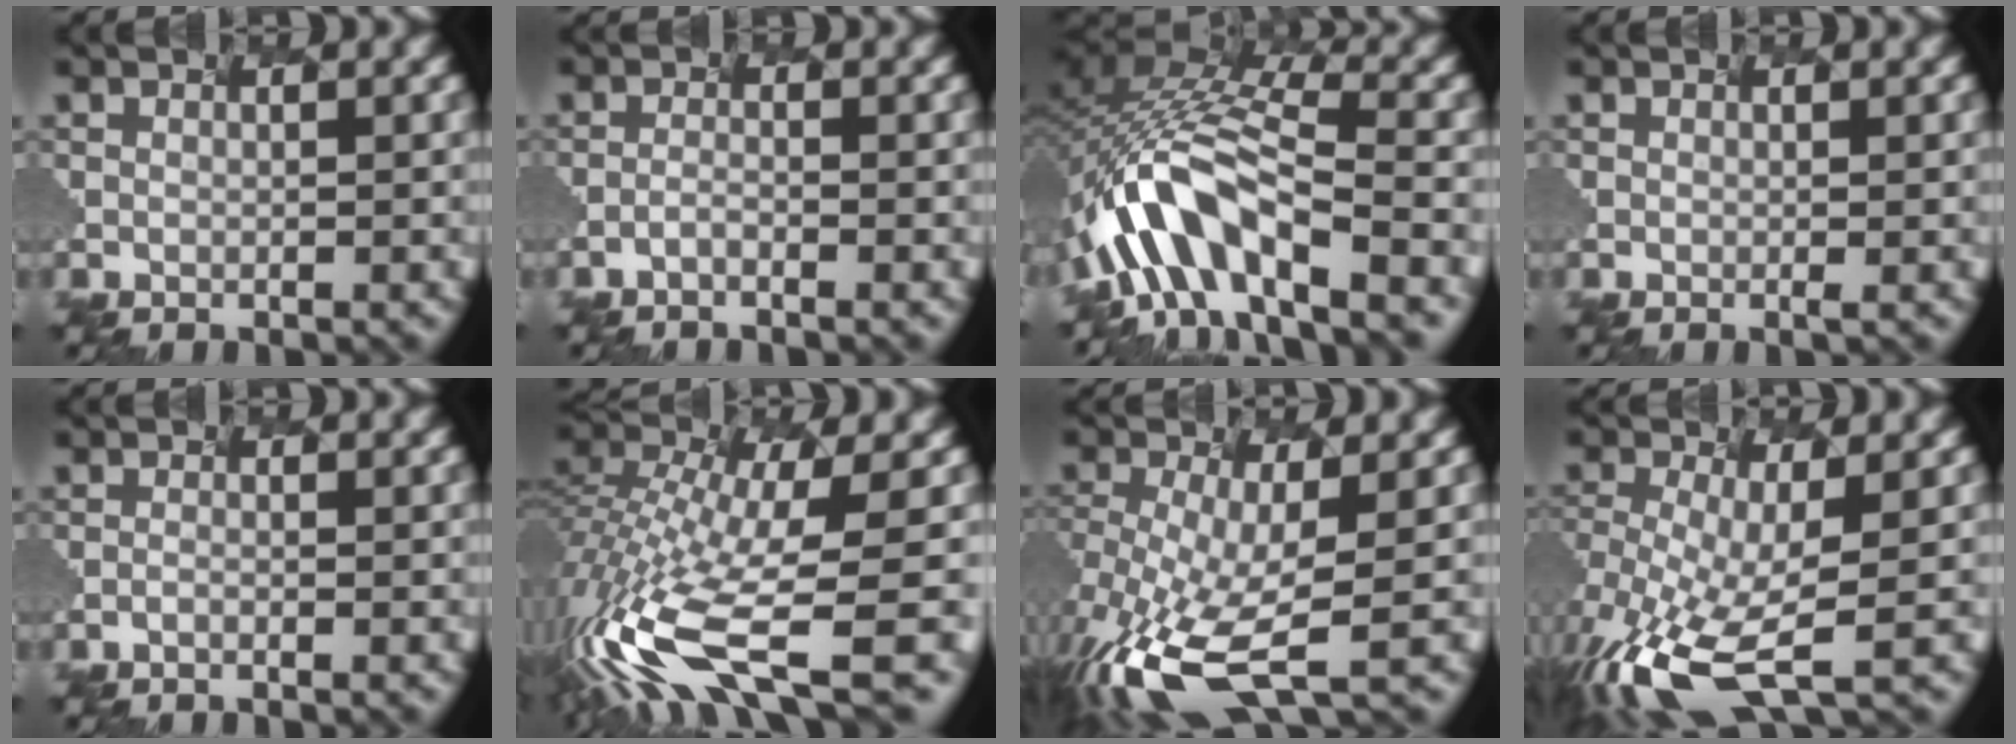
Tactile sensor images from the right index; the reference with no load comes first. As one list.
[{"total": 2.1, "force": [-1.9, -0.8, -0.4], "torque": [-0.007, -0.006, -0.009]}, {"total": 10.7, "force": [-5.8, 3.7, 8.1], "torque": [-0.185, 0.001, -0.064]}, {"total": 0.7, "force": [-0.1, -0.1, 0.7], "torque": [-0.007, -0.004, 0.006]}, {"total": 1.0, "force": [-0.9, -0.3, 0.1], "torque": [0.001, -0.009, -0.005]}, {"total": 11.9, "force": [-6.0, 3.2, 9.7], "torque": [-0.255, -0.026, -0.062]}, {"total": 8.7, "force": [-5.3, 1.8, 6.7], "torque": [-0.190, -0.039, -0.053]}, {"total": 8.1, "force": [-5.0, 1.8, 6.1], "torque": [-0.172, -0.038, -0.050]}]